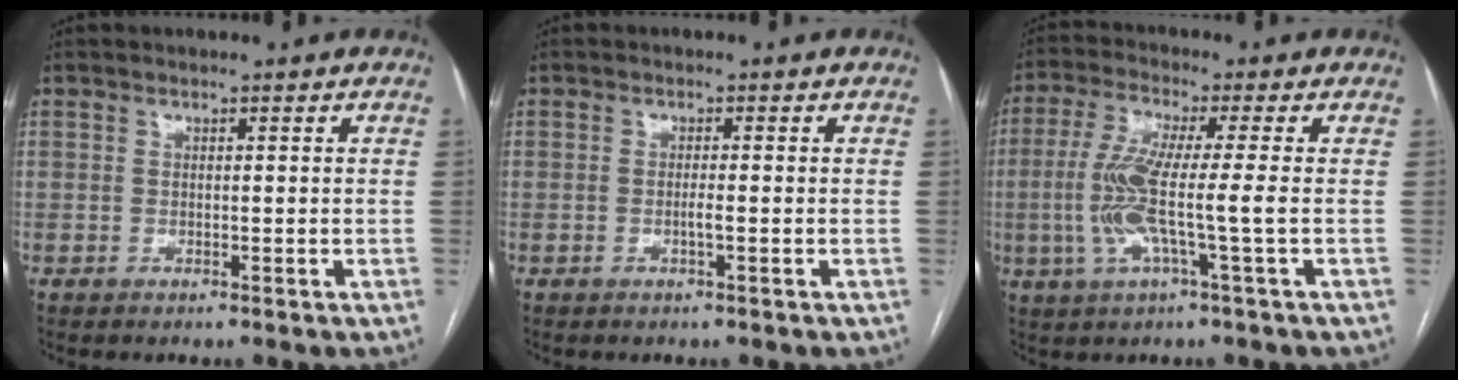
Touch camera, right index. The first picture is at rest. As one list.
[{"total": 1.2, "force": [-0.4, 0.0, 1.2], "torque": [-0.022, 0.000, -0.006]}, {"total": 9.3, "force": [-1.3, -0.3, 9.2], "torque": [-0.191, 0.000, -0.029]}]